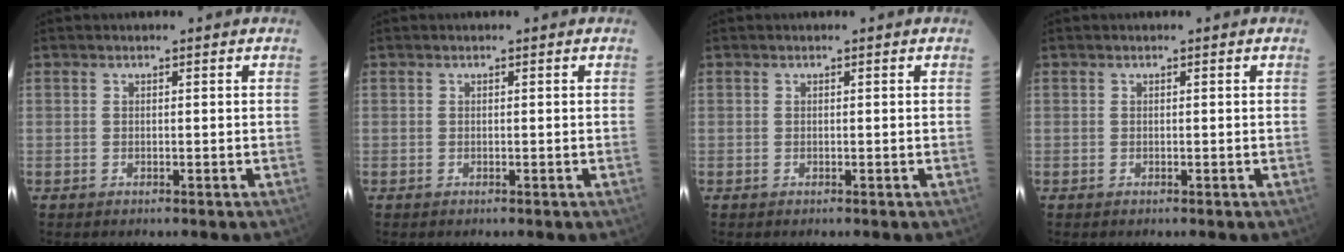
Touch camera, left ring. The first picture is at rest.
{"total": 0.0}
{"total": 0.0}
{"total": 0.0}